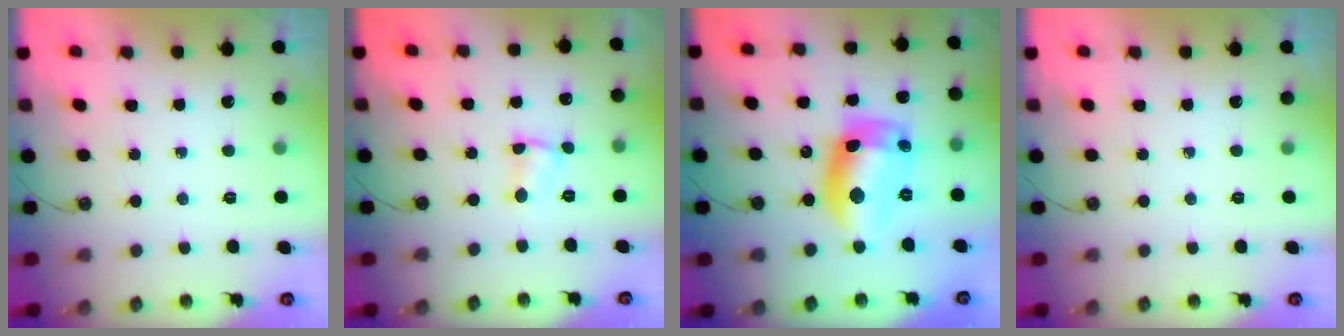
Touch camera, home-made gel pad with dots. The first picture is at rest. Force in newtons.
{"total": 2.9, "press": 2.8, "slide": 0.3}
{"total": 17.3, "press": 16.6, "slide": 4.7}
{"total": 0.0}